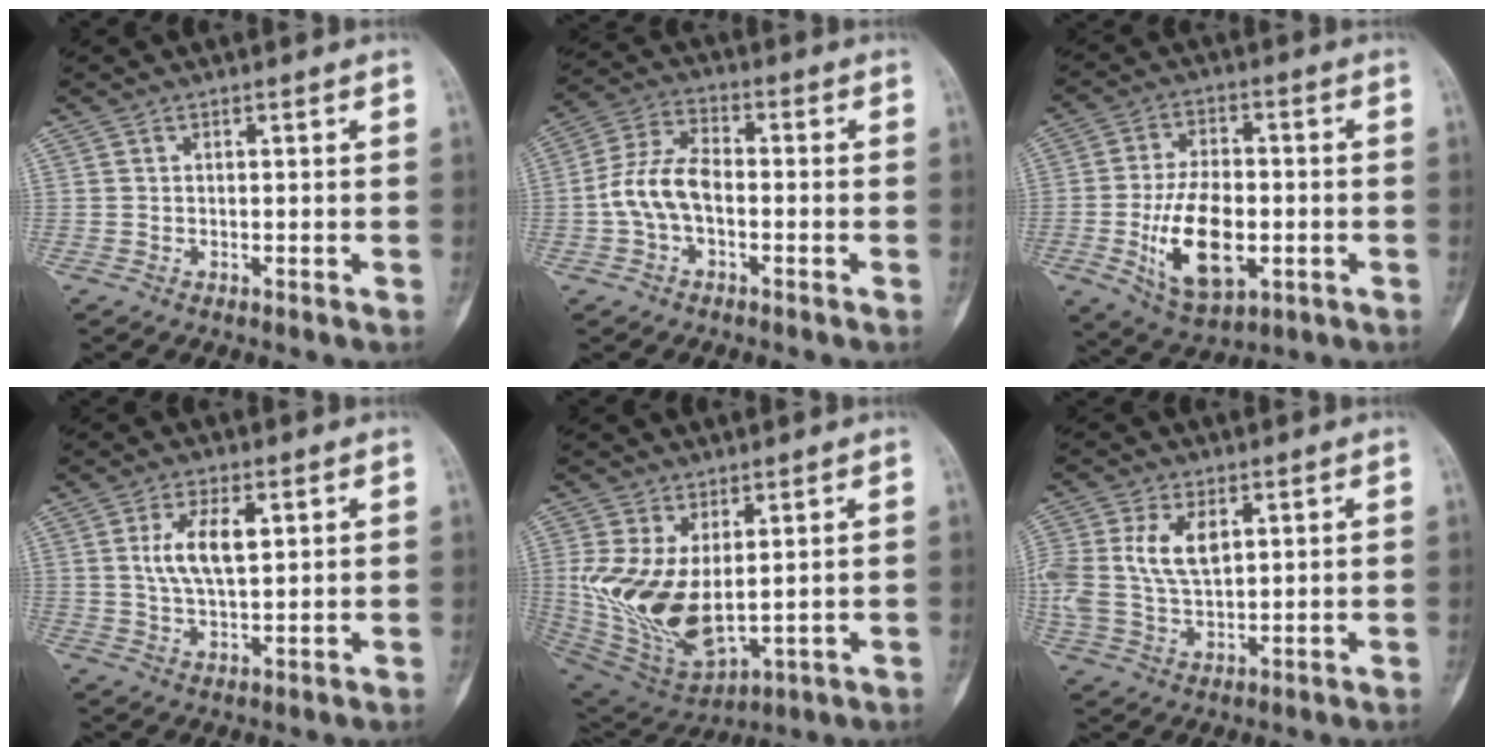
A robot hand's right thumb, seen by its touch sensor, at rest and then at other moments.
{"total": 8.7, "force": [-1.7, 5.0, 6.9], "torque": [-0.141, 0.030, -0.040]}
{"total": 14.7, "force": [-3.2, 8.0, 11.9], "torque": [-0.196, 0.007, -0.045]}
{"total": 7.6, "force": [2.1, 3.3, 6.5], "torque": [-0.125, -0.008, 0.043]}
{"total": 15.3, "force": [1.5, 8.2, 12.9], "torque": [-0.252, -0.020, 0.057]}
{"total": 10.5, "force": [2.9, 6.1, 8.1], "torque": [-0.174, 0.000, 0.063]}